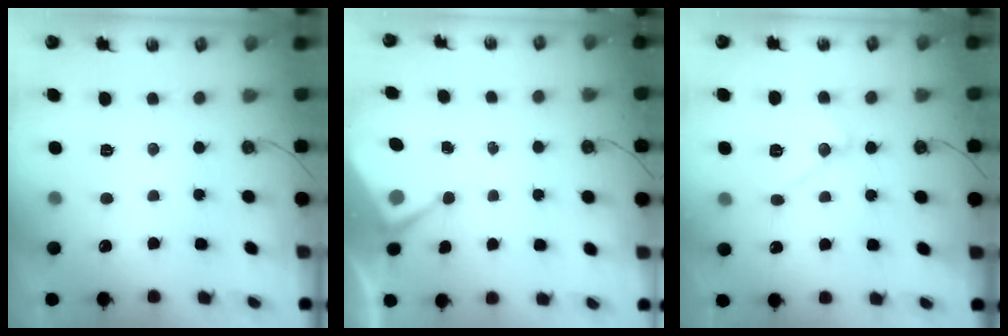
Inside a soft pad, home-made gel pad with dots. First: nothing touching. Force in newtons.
{"total": 6.0, "press": 6.0, "slide": 0.7}
{"total": 14.0, "press": 13.9, "slide": 1.0}